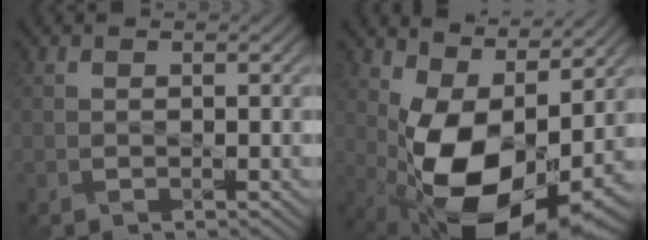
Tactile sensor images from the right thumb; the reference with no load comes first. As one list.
[{"total": 14.6, "force": [0.5, 7.9, 12.2], "torque": [-0.207, -0.019, 0.022]}]